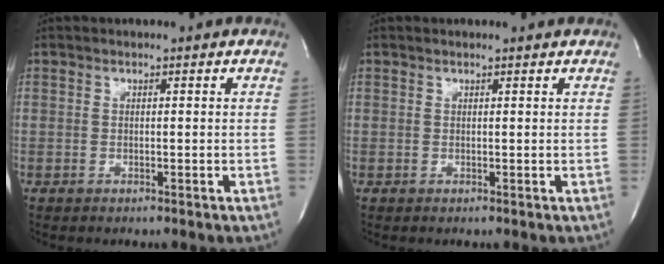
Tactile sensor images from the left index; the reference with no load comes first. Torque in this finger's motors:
{"motor_torque": [0.44, -0.59, 0.08, 0.01]}